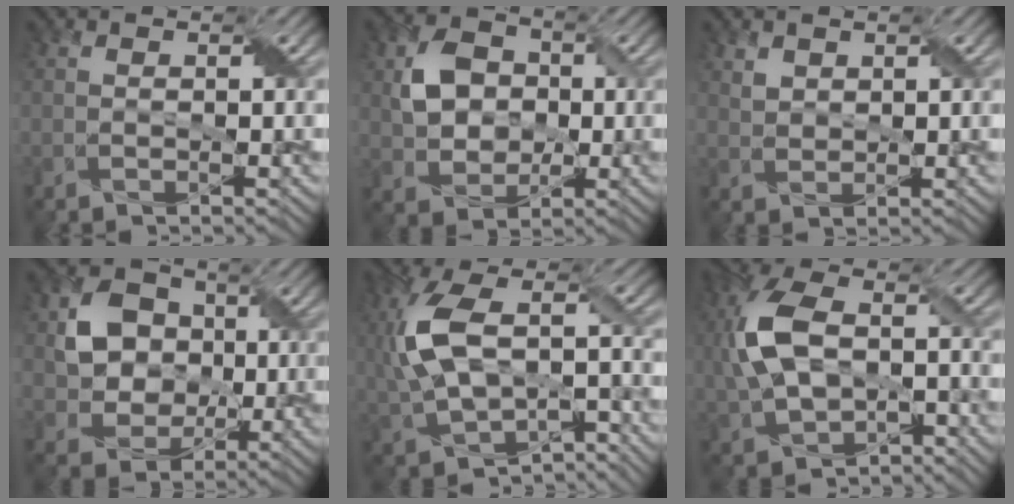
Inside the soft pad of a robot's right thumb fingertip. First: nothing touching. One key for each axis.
{"total": 6.0, "fx": 0.7, "fy": 5.2, "fz": 2.8, "tx": -0.063, "ty": 0.004, "tz": 0.012}
{"total": 1.6, "fx": 1.3, "fy": 1.0, "fz": -0.1, "tx": -0.004, "ty": -0.002, "tz": 0.029}
{"total": 7.4, "fx": 0.9, "fy": 6.6, "fz": 3.2, "tx": -0.075, "ty": 0.004, "tz": 0.007}
{"total": 12.4, "fx": -1.0, "fy": 7.0, "fz": 10.3, "tx": -0.230, "ty": -0.005, "tz": -0.015}
{"total": 11.3, "fx": -0.8, "fy": 7.0, "fz": 8.8, "tx": -0.217, "ty": 0.004, "tz": -0.017}